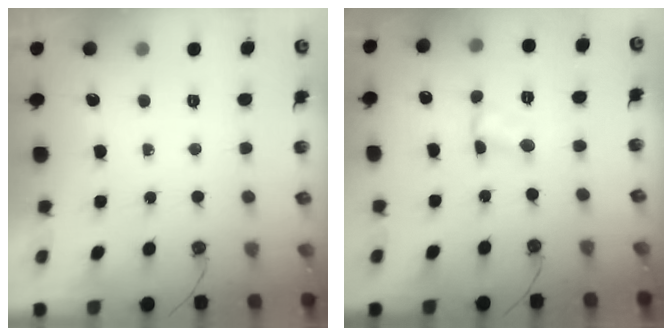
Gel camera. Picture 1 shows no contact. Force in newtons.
{"total": 2.2, "press": 2.1, "slide": 0.3}